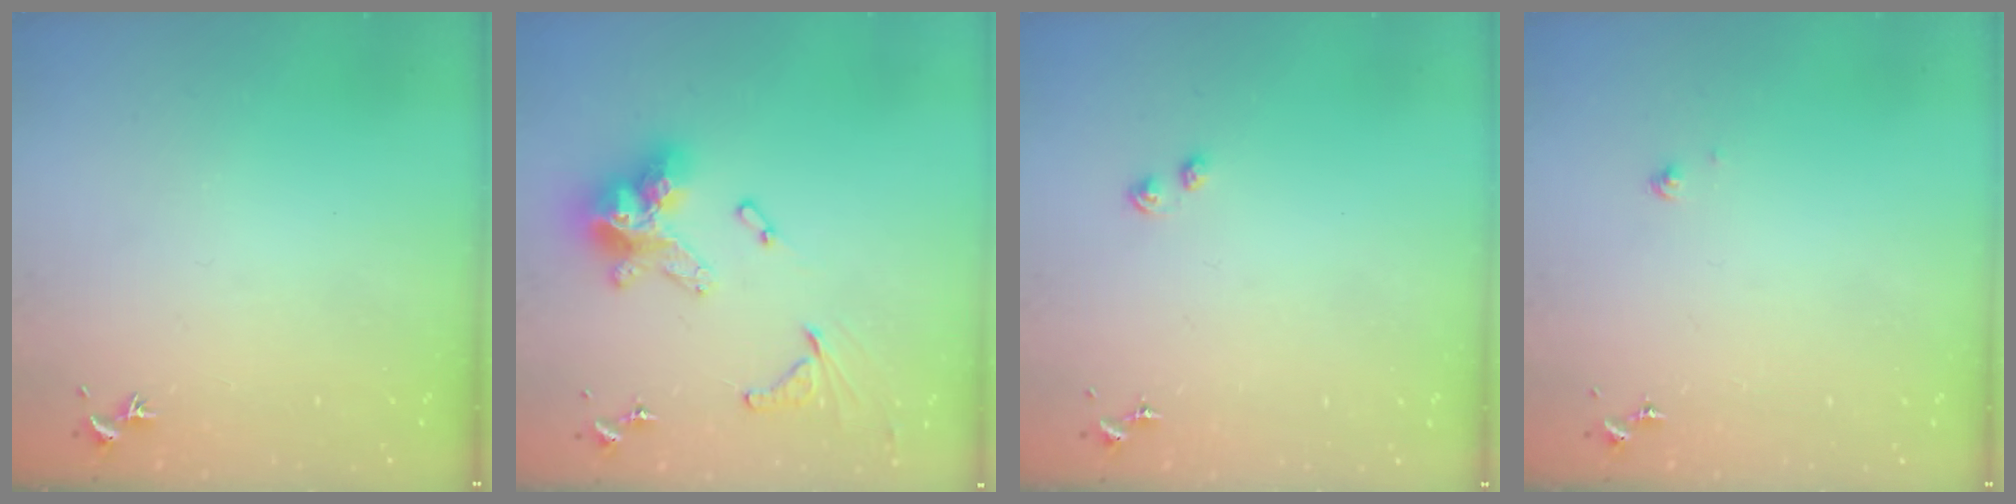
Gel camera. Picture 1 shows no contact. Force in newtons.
{"total": 18.7, "press": 18.6, "slide": 1.9}
{"total": 2.2, "press": 2.1, "slide": 0.5}
{"total": 1.2, "press": 1.2, "slide": 0.1}